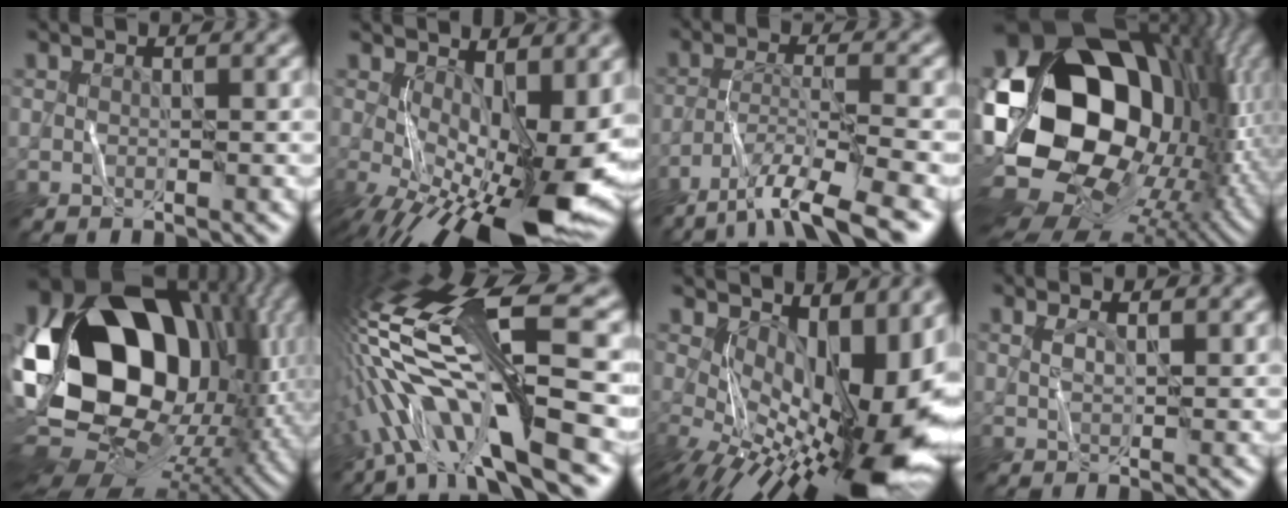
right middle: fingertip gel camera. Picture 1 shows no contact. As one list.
[{"total": 14.5, "force": [-2.3, 5.2, 13.3], "torque": [-0.188, -0.015, -0.008]}, {"total": 8.2, "force": [-6.3, 1.0, 5.1], "torque": [-0.085, 0.009, -0.099]}, {"total": 22.0, "force": [-0.9, 16.2, 14.9], "torque": [-0.271, -0.012, -0.026]}, {"total": 20.4, "force": [1.2, 14.4, 14.4], "torque": [-0.283, -0.025, 0.064]}, {"total": 14.2, "force": [-2.3, 3.1, 13.7], "torque": [-0.273, 0.039, -0.024]}, {"total": 13.6, "force": [0.0, 5.9, 12.2], "torque": [-0.155, -0.010, 0.020]}, {"total": 1.0, "force": [0.6, 0.0, 0.9], "torque": [-0.022, 0.004, 0.019]}]